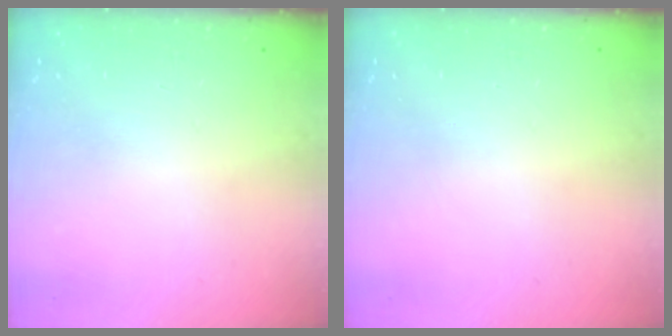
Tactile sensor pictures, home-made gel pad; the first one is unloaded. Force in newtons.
{"total": 0.0}